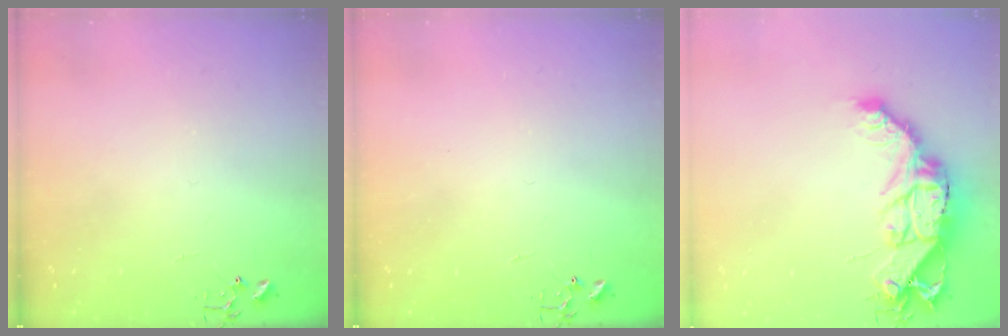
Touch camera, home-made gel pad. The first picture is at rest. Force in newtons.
{"total": 0.0}
{"total": 16.7, "press": 16.6, "slide": 1.4}